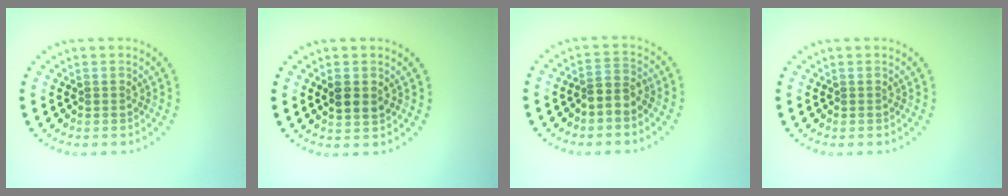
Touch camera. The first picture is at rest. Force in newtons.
{"total": 1.7, "press": 1.7, "slide": 0.3}
{"total": 2.2, "press": 1.8, "slide": 1.1}
{"total": 0.0}